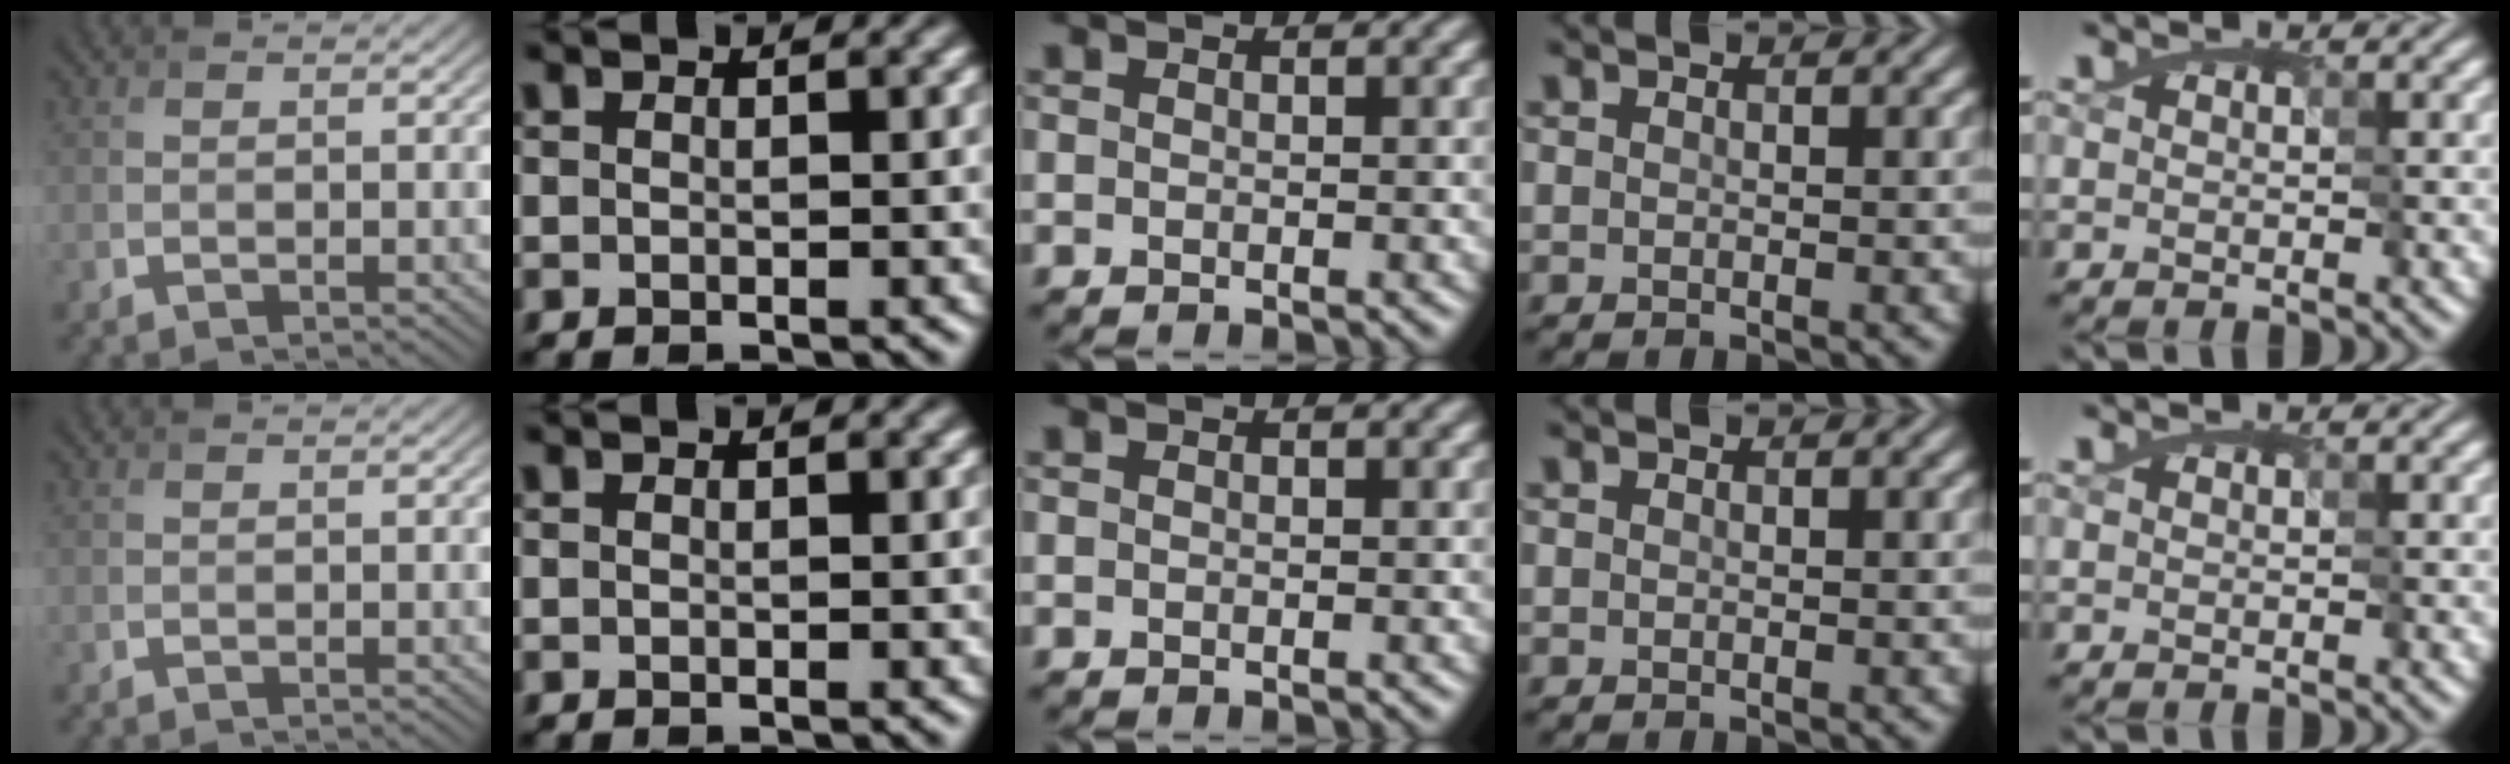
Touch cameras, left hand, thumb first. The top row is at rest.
{}